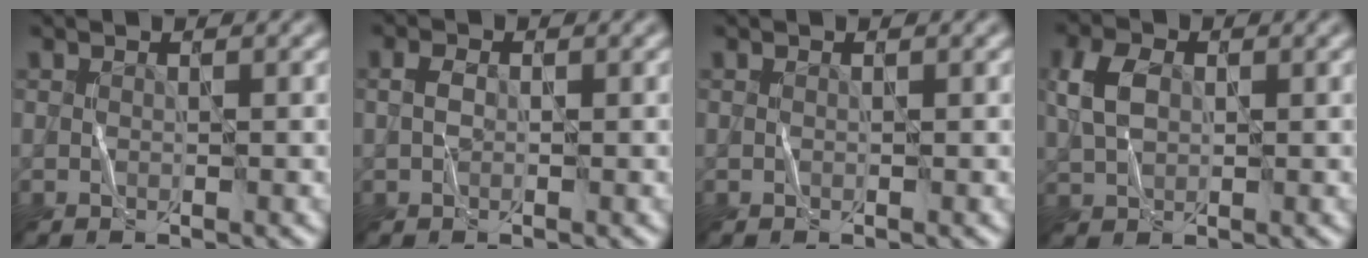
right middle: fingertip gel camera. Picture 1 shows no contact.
{"total": 1.2, "force": [-0.1, 0.8, 0.8], "torque": [-0.018, 0.007, -0.006]}
{"total": 0.0}
{"total": 3.5, "force": [0.6, 2.5, 2.4], "torque": [-0.058, 0.008, 0.007]}